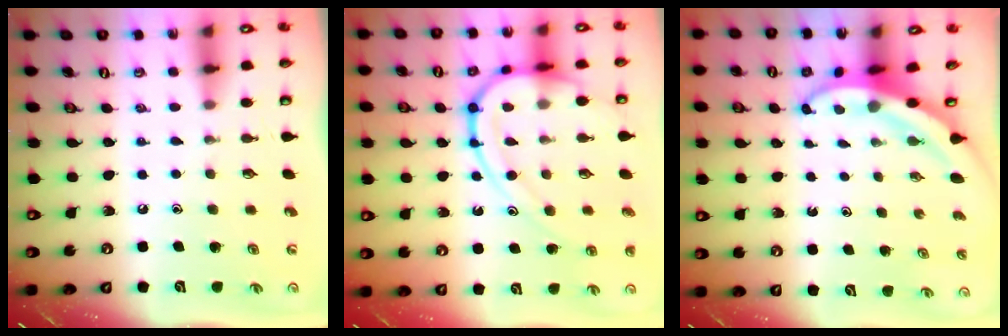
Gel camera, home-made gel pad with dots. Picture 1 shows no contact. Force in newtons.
{"total": 15.2, "press": 15.1, "slide": 1.6}
{"total": 3.8, "press": 3.7, "slide": 0.4}